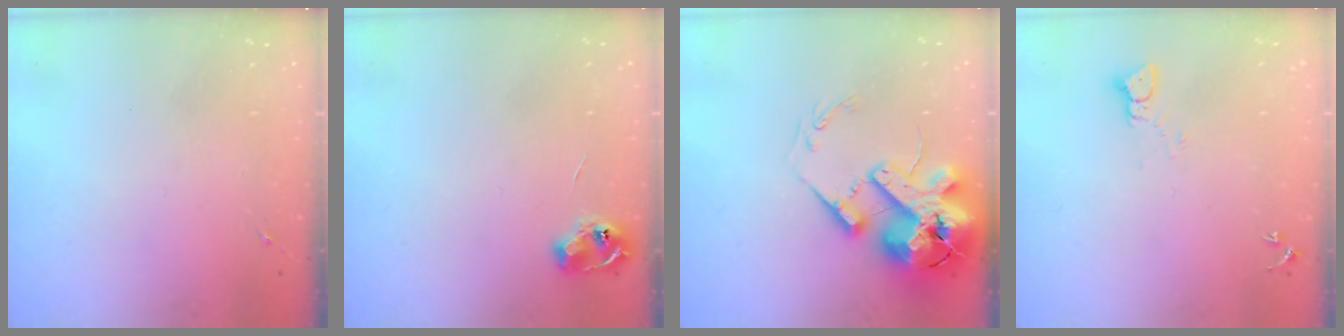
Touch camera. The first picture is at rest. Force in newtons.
{"total": 6.0, "press": 6.0, "slide": 0.7}
{"total": 20.9, "press": 20.6, "slide": 3.4}
{"total": 2.4, "press": 2.4, "slide": 0.2}